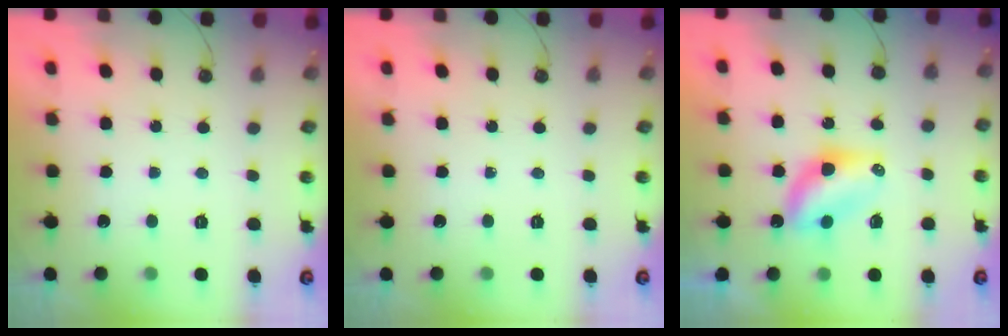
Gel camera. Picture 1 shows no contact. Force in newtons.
{"total": 0.0}
{"total": 6.9, "press": 6.9, "slide": 0.4}